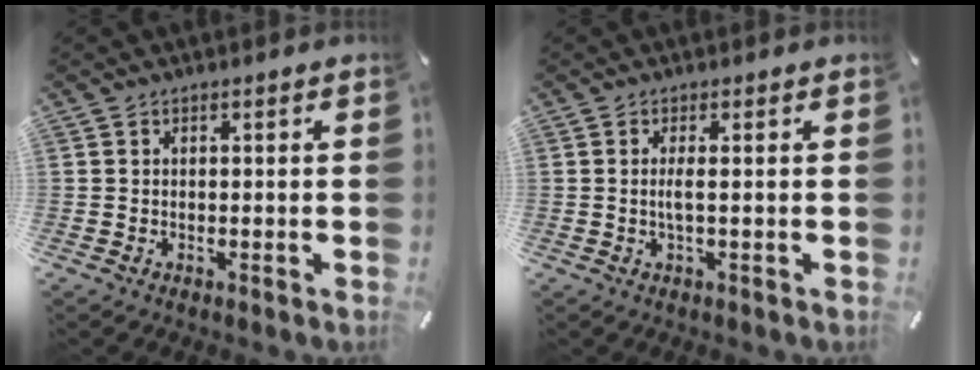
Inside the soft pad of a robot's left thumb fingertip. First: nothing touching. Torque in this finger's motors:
{"motor_torque": [0.01, 0.00, -0.01, -0.01, 0.13]}